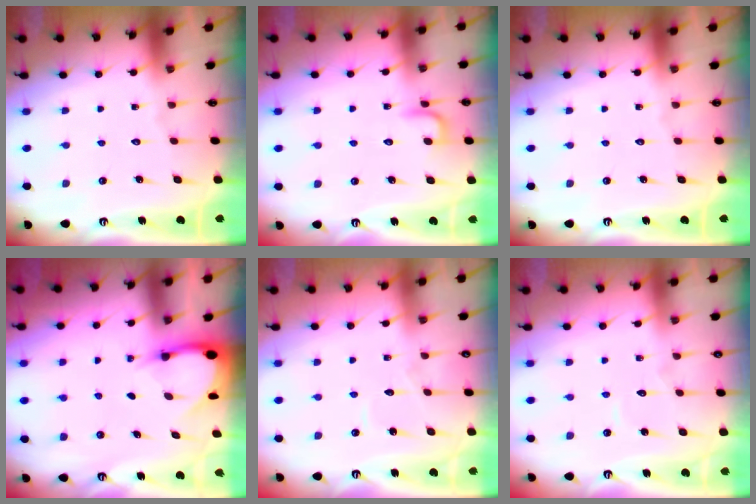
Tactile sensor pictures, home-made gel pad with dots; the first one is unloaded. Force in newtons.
{"total": 4.0, "press": 3.9, "slide": 0.6}
{"total": 0.0}
{"total": 3.4, "press": 3.4, "slide": 0.2}
{"total": 2.7, "press": 2.7, "slide": 0.2}
{"total": 3.0, "press": 3.0, "slide": 0.3}